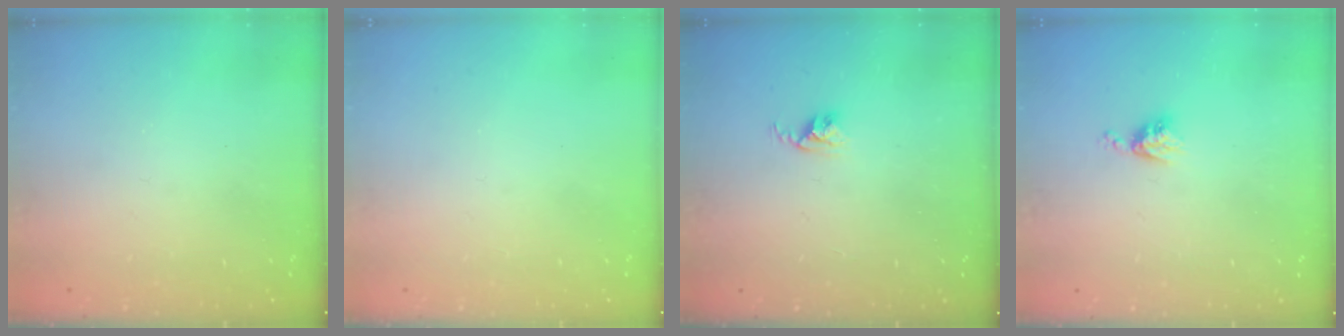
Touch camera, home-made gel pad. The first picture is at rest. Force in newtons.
{"total": 0.0}
{"total": 2.8, "press": 2.7, "slide": 0.4}
{"total": 3.6, "press": 3.6, "slide": 0.4}